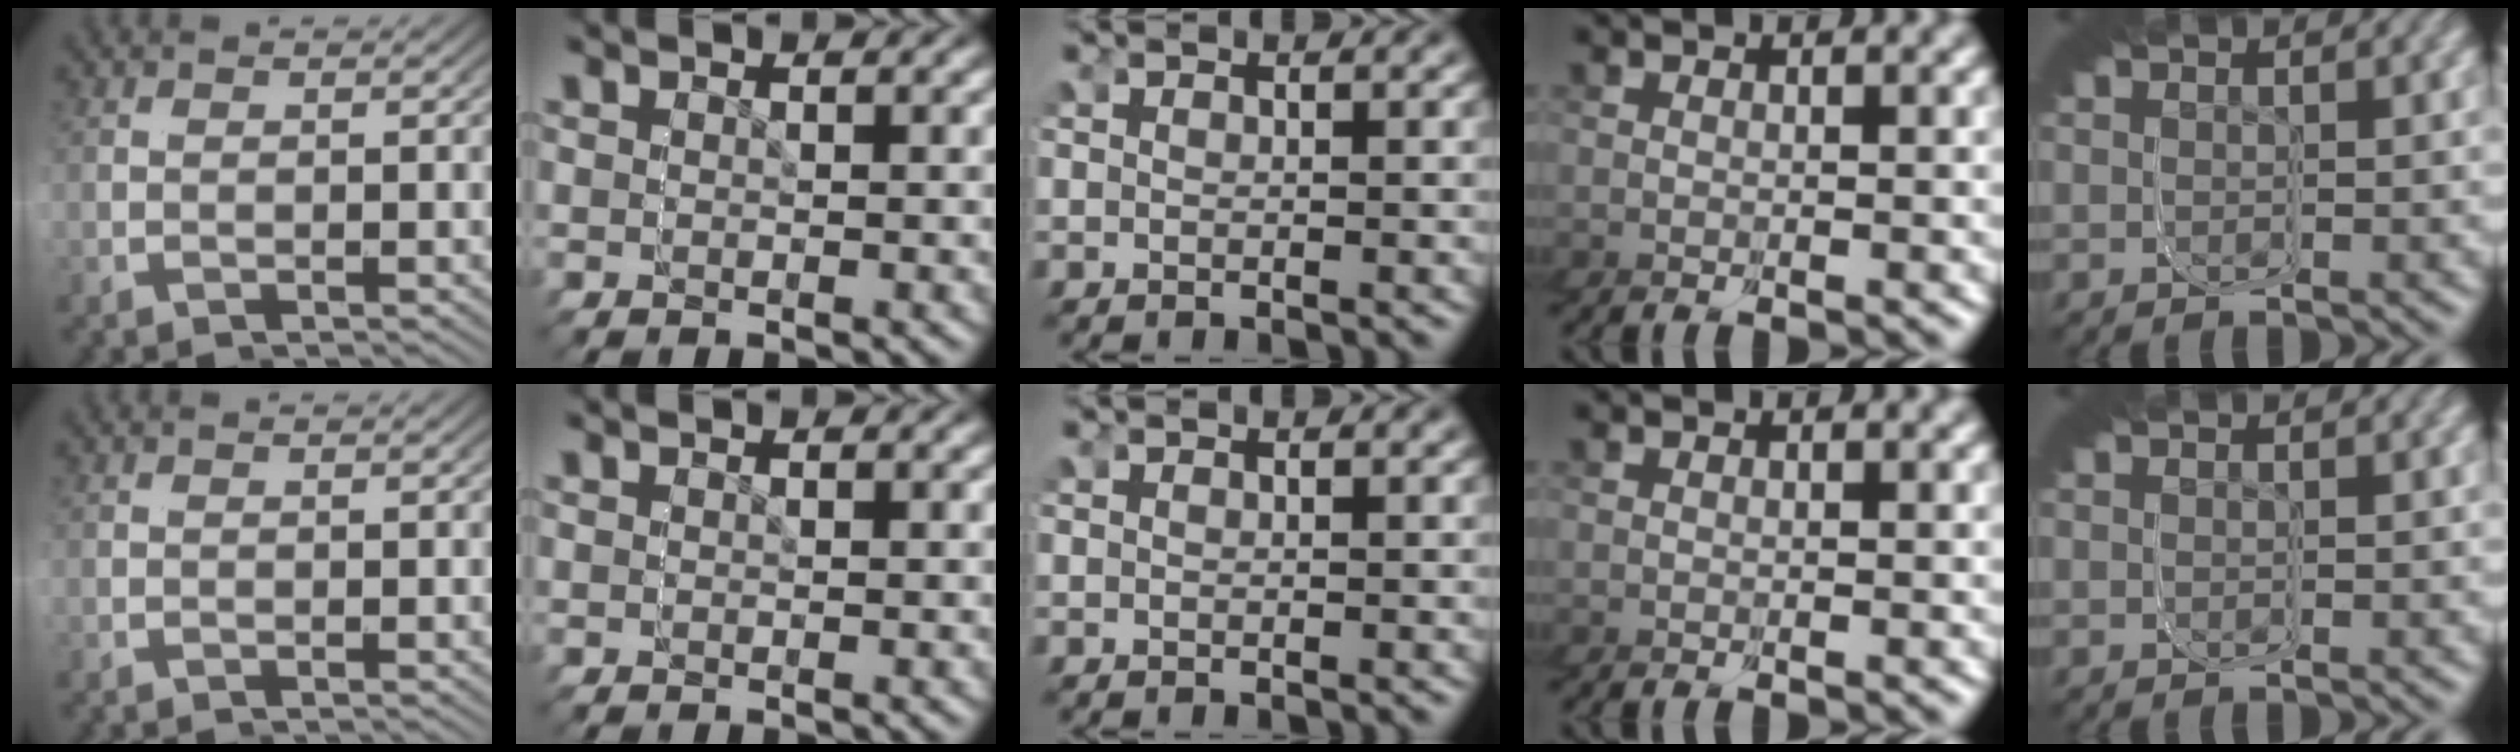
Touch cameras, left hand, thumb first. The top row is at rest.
{}